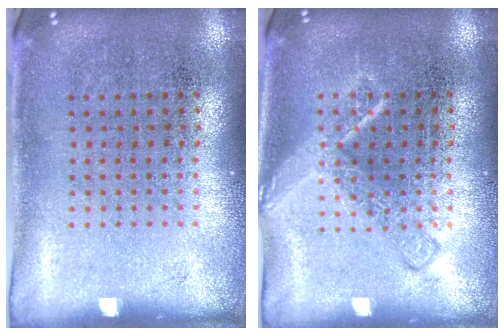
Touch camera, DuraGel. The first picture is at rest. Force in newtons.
{"total": 2.3, "press": 2.3, "slide": 0.3}